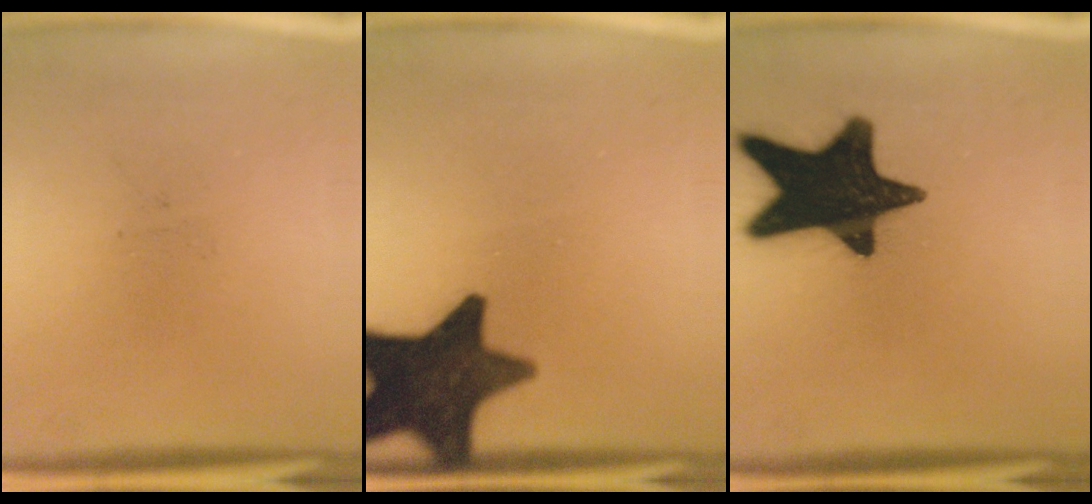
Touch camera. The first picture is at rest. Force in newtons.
{"total": 15.7}
{"total": 18.9}